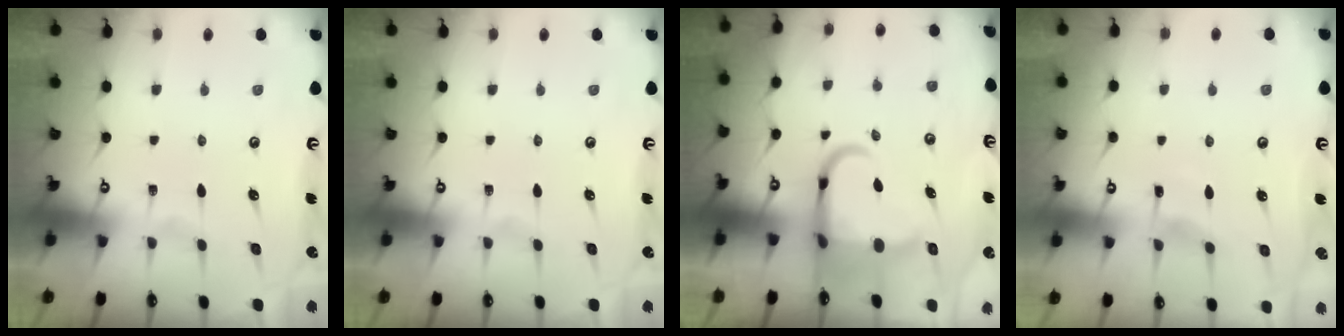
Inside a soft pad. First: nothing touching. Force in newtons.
{"total": 0.0}
{"total": 9.5, "press": 9.3, "slide": 1.7}
{"total": 3.0, "press": 2.9, "slide": 0.4}